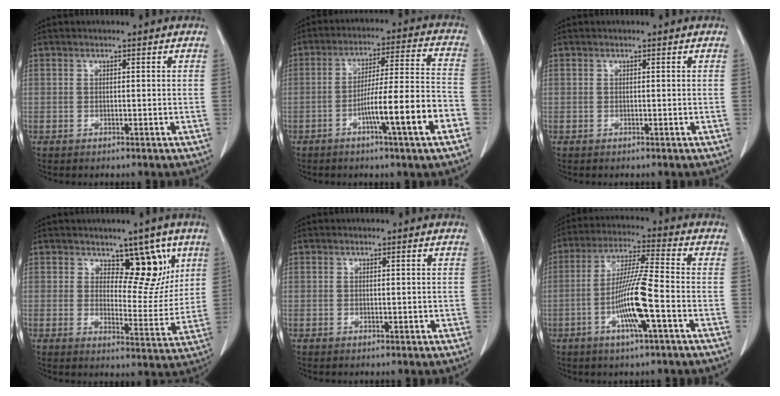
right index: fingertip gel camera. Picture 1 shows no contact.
{"total": 13.1, "force": [-5.4, -0.3, 11.9], "torque": [-0.193, 0.007, -0.083]}
{"total": 0.0}
{"total": 8.1, "force": [4.3, 4.2, 5.4], "torque": [-0.053, -0.002, 0.067]}
{"total": 0.0}
{"total": 10.8, "force": [-3.4, -0.1, 10.2], "torque": [-0.204, -0.005, -0.065]}